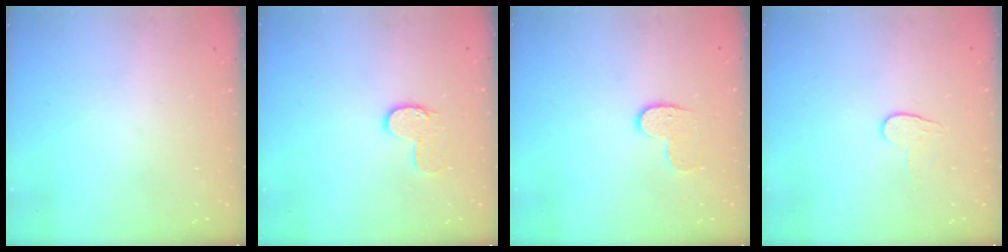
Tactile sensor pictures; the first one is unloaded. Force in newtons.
{"total": 6.8, "press": 6.8, "slide": 0.3}
{"total": 6.8, "press": 6.8, "slide": 0.2}
{"total": 6.2, "press": 6.1, "slide": 0.5}